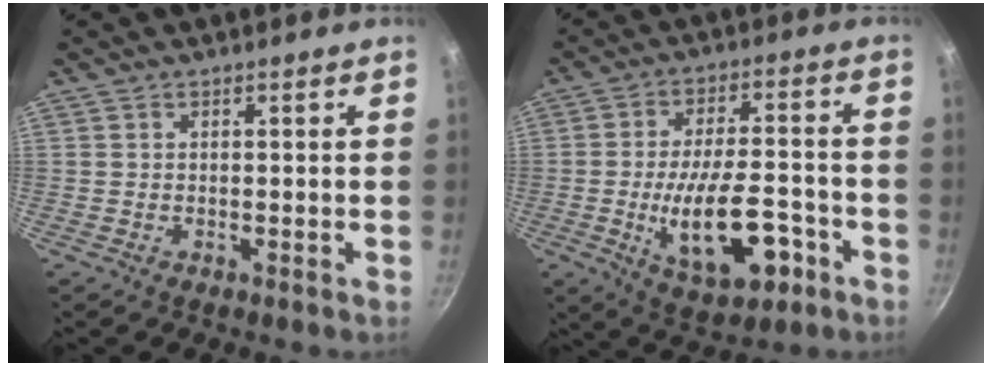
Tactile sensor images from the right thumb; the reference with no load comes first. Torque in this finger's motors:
{"motor_torque": [0.16, 0.88, 0.73, 0.61, 0.09]}